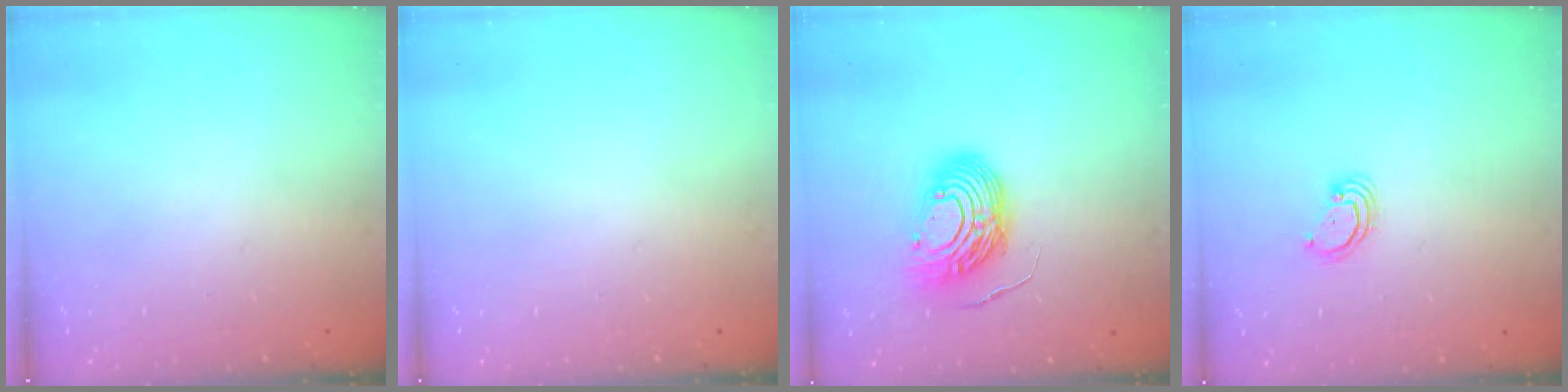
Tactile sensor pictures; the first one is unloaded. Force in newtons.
{"total": 0.0}
{"total": 12.6, "press": 12.5, "slide": 1.1}
{"total": 3.1, "press": 3.0, "slide": 0.3}